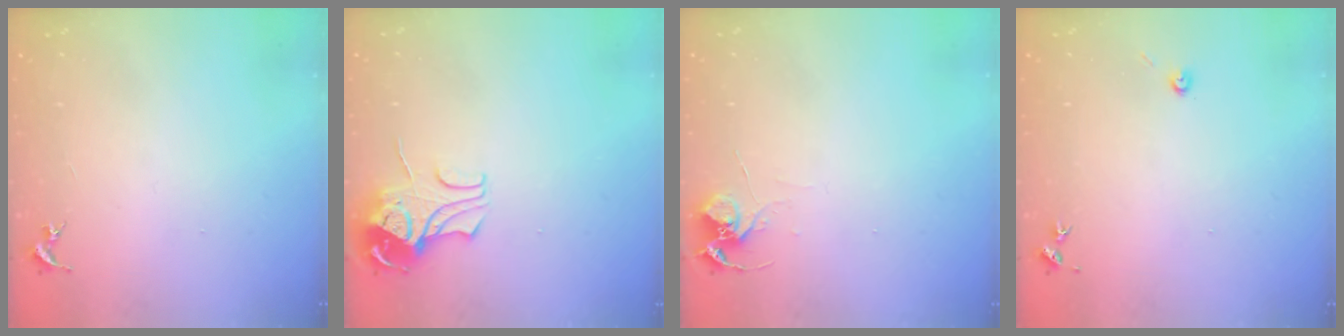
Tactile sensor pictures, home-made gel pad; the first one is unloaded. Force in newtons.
{"total": 9.0, "press": 8.9, "slide": 1.0}
{"total": 6.5, "press": 6.5, "slide": 0.4}
{"total": 3.1, "press": 3.1, "slide": 0.3}